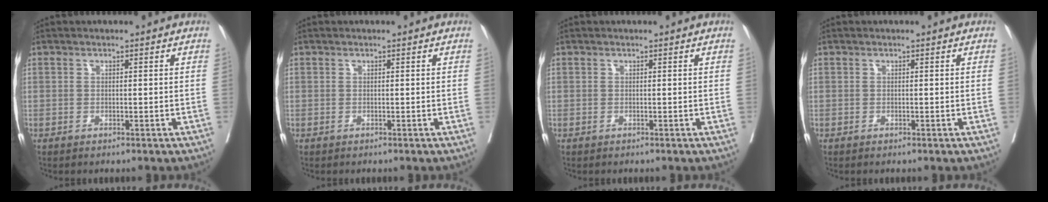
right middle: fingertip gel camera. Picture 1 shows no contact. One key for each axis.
{"total": 0.0}
{"total": 0.0}
{"total": 0.0}